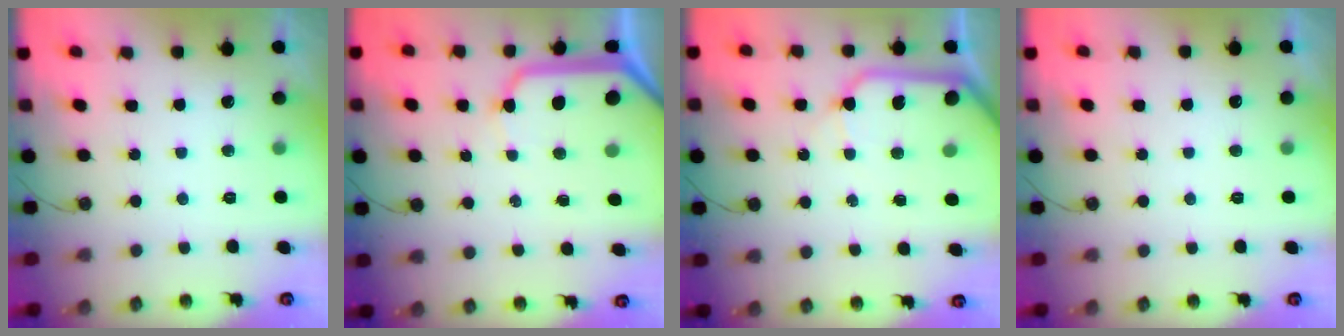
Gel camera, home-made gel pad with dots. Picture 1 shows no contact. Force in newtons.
{"total": 10.8, "press": 10.7, "slide": 1.5}
{"total": 11.7, "press": 11.5, "slide": 1.8}
{"total": 0.0}